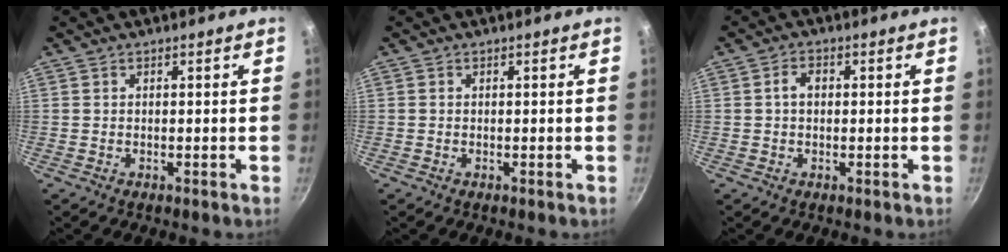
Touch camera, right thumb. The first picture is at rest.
{"total": 0.0}
{"total": 2.8, "force": [0.3, 2.0, 2.0], "torque": [-0.025, 0.008, 0.002]}